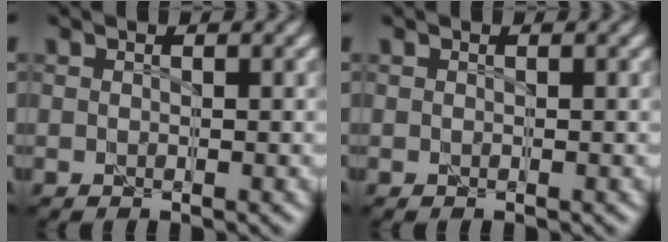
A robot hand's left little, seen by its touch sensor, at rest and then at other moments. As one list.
[{"total": 0.0}]